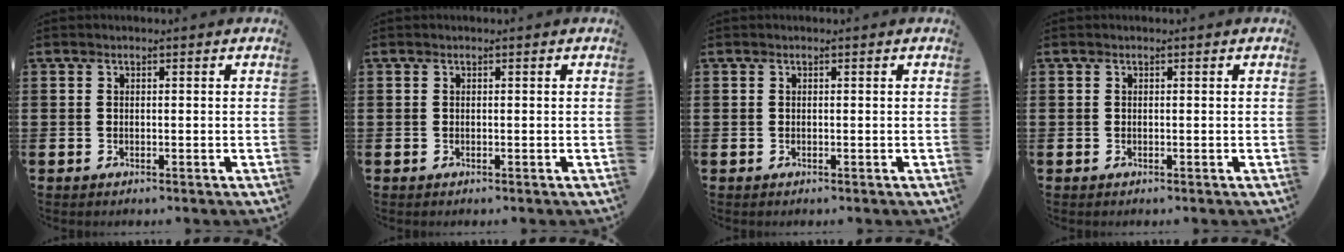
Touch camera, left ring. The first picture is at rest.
{"total": 0.0}
{"total": 0.0}
{"total": 0.0}